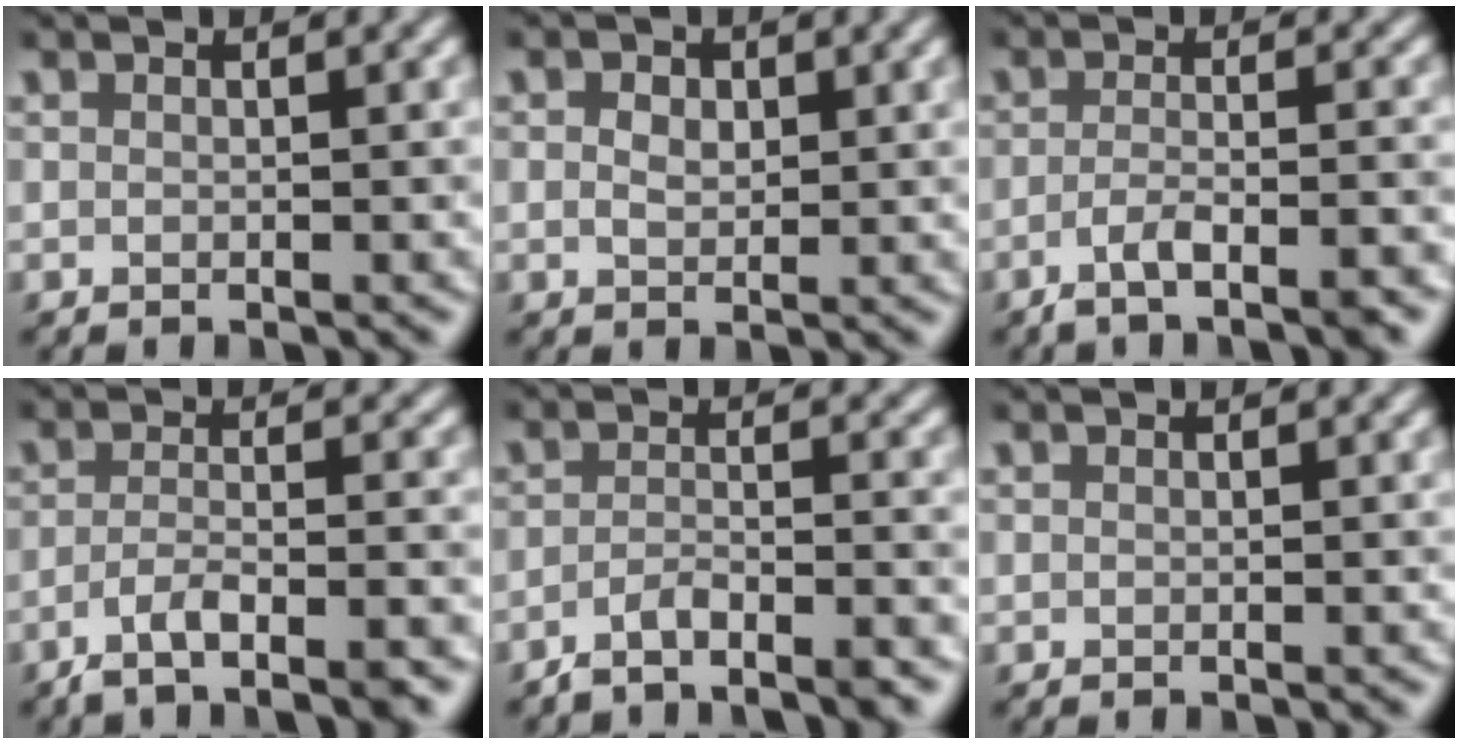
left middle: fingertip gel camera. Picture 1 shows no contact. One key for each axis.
{"total": 1.8, "fx": 0.5, "fy": 1.3, "fz": 1.1, "tx": -0.017, "ty": -0.004, "tz": 0.008}
{"total": 3.9, "fx": -2.3, "fy": 0.9, "fz": 3.0, "tx": -0.047, "ty": 0.000, "tz": -0.051}
{"total": 4.9, "fx": -3.2, "fy": 1.1, "fz": 3.5, "tx": -0.054, "ty": -0.001, "tz": -0.059}
{"total": 3.6, "fx": -2.7, "fy": 0.7, "fz": 2.2, "tx": -0.034, "ty": 0.002, "tz": -0.055}
{"total": 0.0}